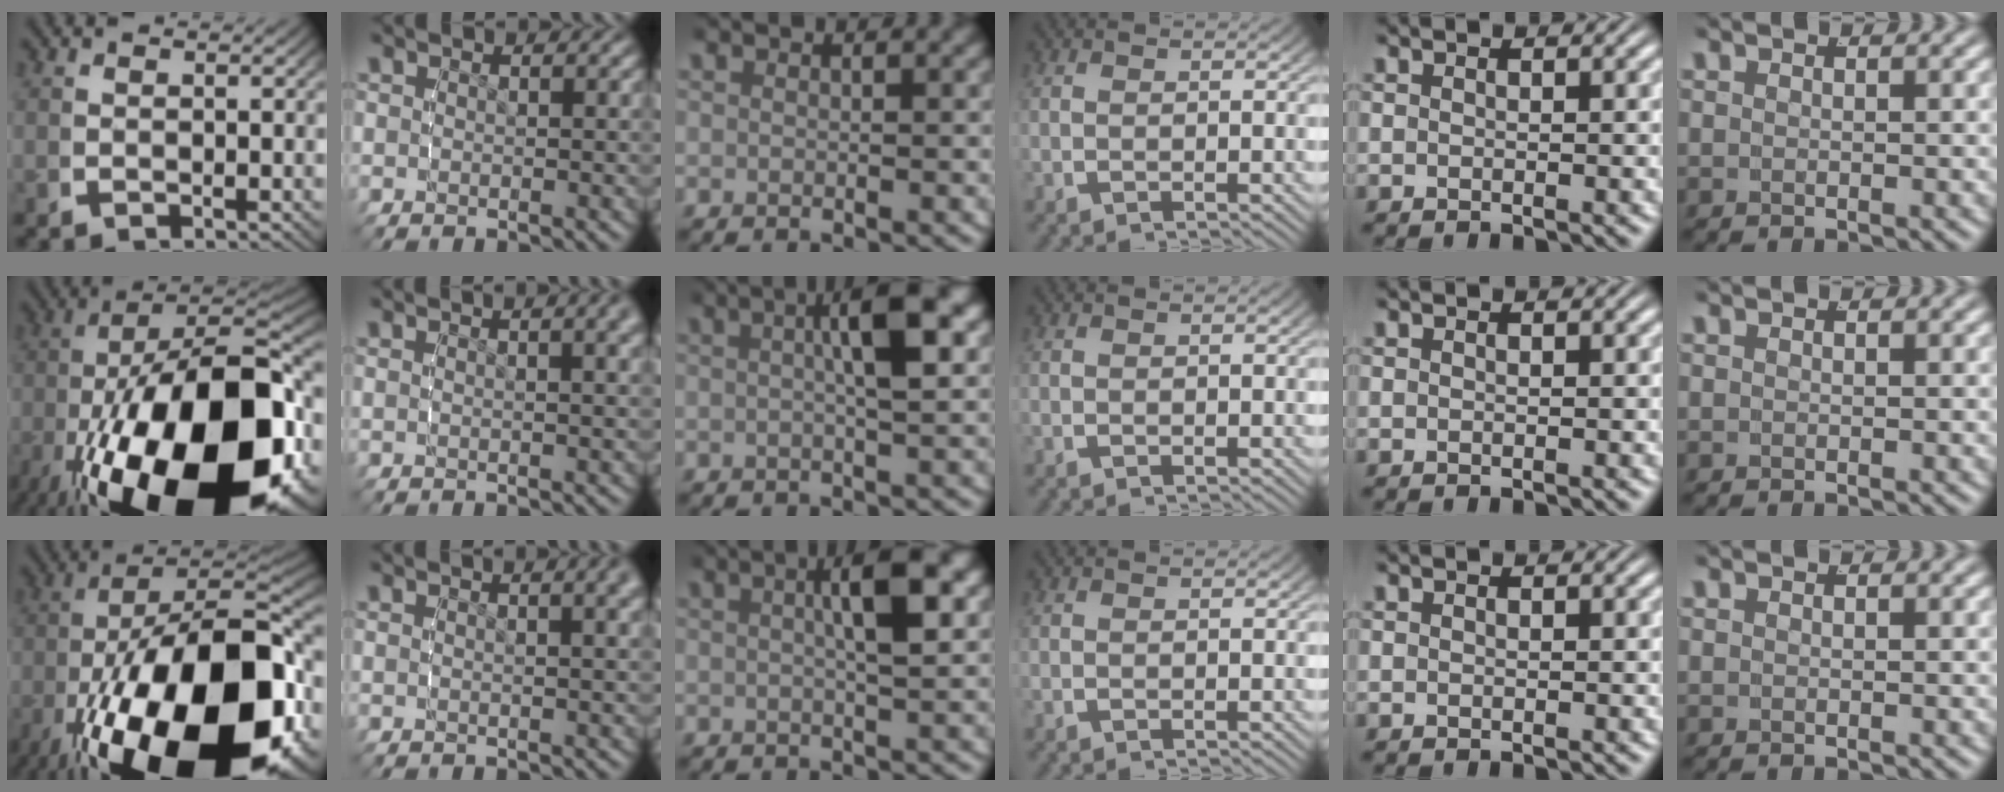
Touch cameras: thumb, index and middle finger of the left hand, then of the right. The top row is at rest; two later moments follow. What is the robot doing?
{"motion": "lift_and_place", "object": "screwdriver"}